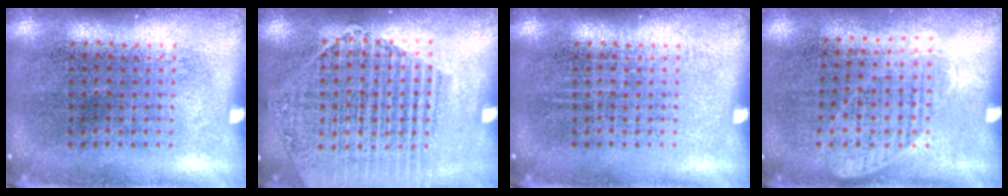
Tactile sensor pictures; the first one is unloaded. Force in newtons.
{"total": 1.7, "press": 1.6, "slide": 0.4}
{"total": 0.0}
{"total": 1.1, "press": 0.9, "slide": 0.6}